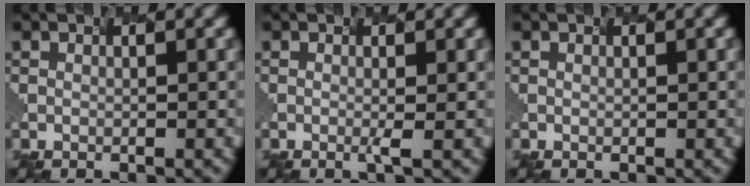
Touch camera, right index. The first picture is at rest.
{"total": 0.6, "force": [-0.3, -0.2, 0.4], "torque": [-0.014, -0.002, -0.003]}
{"total": 0.0}